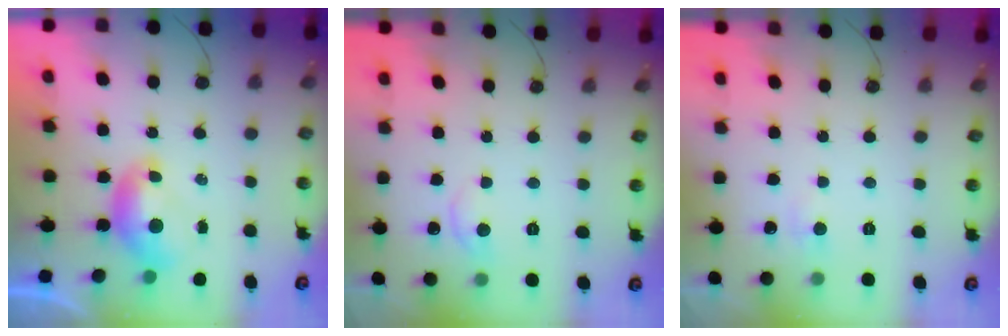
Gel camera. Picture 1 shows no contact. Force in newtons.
{"total": 0.8, "press": 0.5, "slide": 0.6}
{"total": 1.6, "press": 1.5, "slide": 0.5}